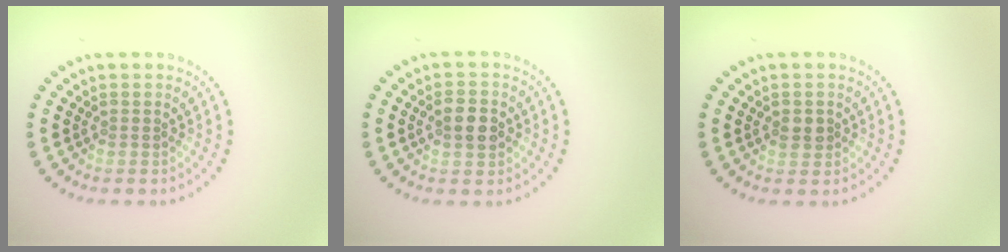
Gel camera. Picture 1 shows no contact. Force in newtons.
{"total": 2.8, "press": 2.8, "slide": 0.1}
{"total": 1.3, "press": 1.3, "slide": 0.2}